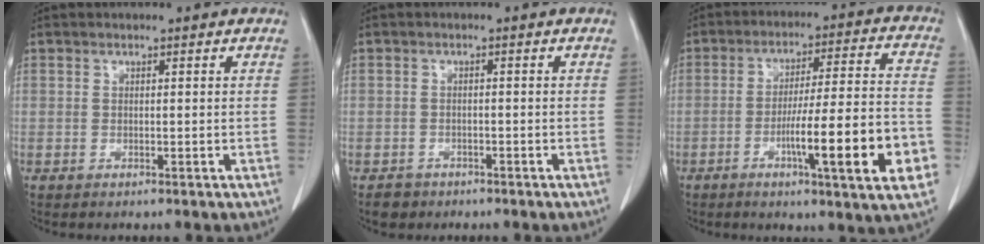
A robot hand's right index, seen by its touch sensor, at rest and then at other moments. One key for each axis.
{"total": 2.2, "fx": -1.5, "fy": 1.6, "fz": 0.0, "tx": -0.008, "ty": 0.006, "tz": -0.023}
{"total": 16.9, "fx": -5.8, "fy": 0.8, "fz": 15.8, "tx": -0.207, "ty": 0.003, "tz": -0.080}